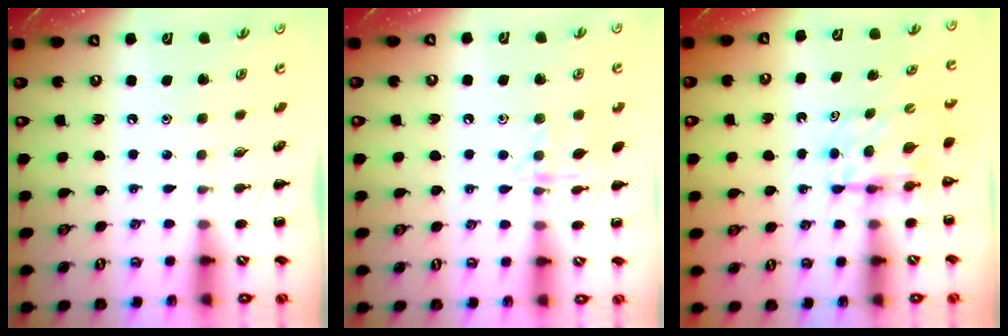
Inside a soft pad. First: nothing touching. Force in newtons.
{"total": 8.1, "press": 7.9, "slide": 1.5}
{"total": 5.4, "press": 5.4, "slide": 0.0}